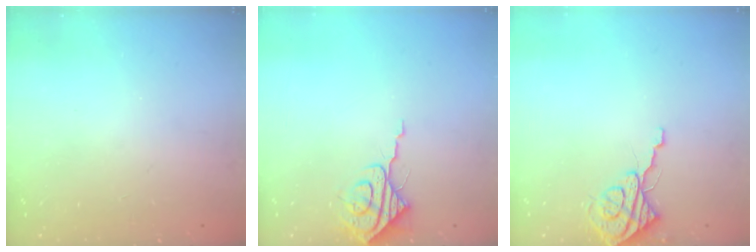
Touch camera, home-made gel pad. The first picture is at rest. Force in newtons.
{"total": 7.9, "press": 7.9, "slide": 0.8}
{"total": 8.9, "press": 8.9, "slide": 0.4}